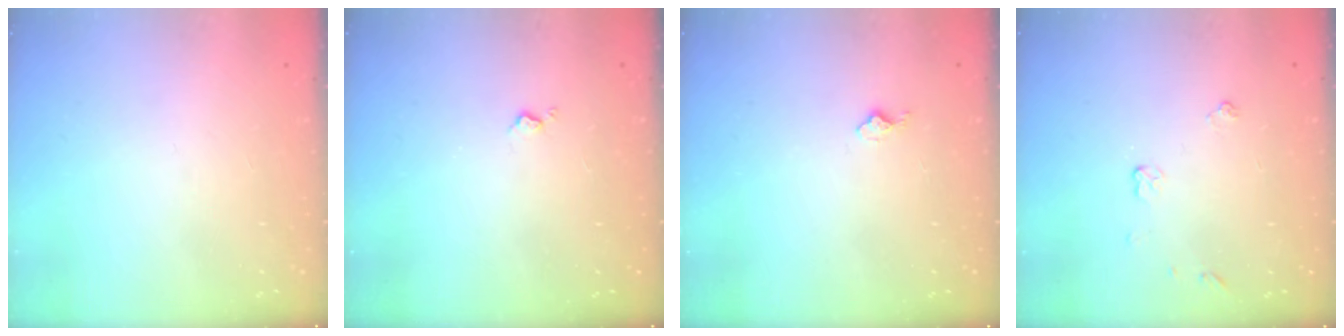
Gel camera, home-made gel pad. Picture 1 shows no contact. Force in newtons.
{"total": 2.6, "press": 2.6, "slide": 0.4}
{"total": 4.3, "press": 4.2, "slide": 0.7}
{"total": 3.8, "press": 3.8, "slide": 0.6}